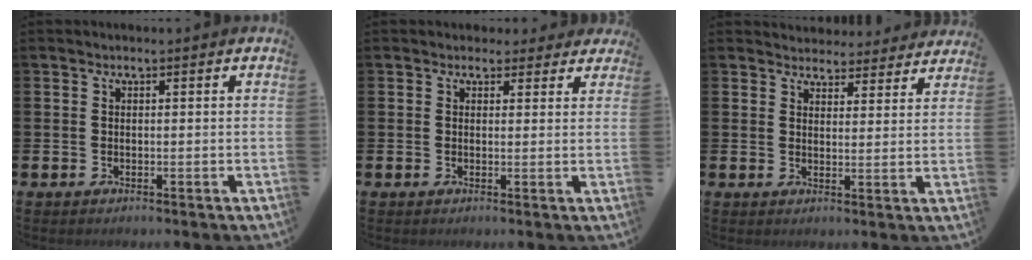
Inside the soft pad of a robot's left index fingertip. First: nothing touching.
{"total": 2.1, "force": [1.7, 1.3, 0.0], "torque": [0.012, -0.004, 0.026]}
{"total": 4.0, "force": [3.8, 1.2, -0.2], "torque": [0.001, -0.028, 0.067]}